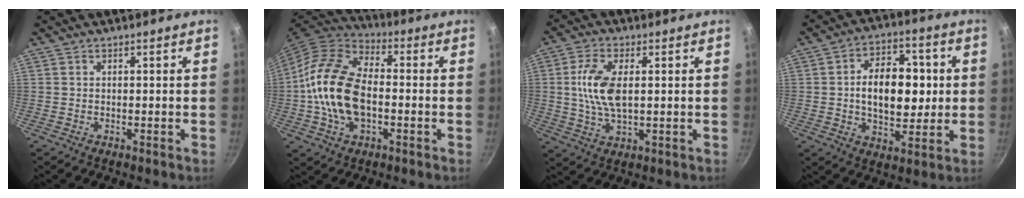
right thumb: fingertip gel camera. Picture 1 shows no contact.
{"total": 17.3, "force": [-1.9, 10.6, 13.5], "torque": [-0.234, 0.029, -0.047]}
{"total": 9.4, "force": [1.2, 4.7, 8.1], "torque": [-0.161, 0.001, 0.024]}
{"total": 15.0, "force": [0.9, 9.6, 11.5], "torque": [-0.134, 0.011, 0.012]}